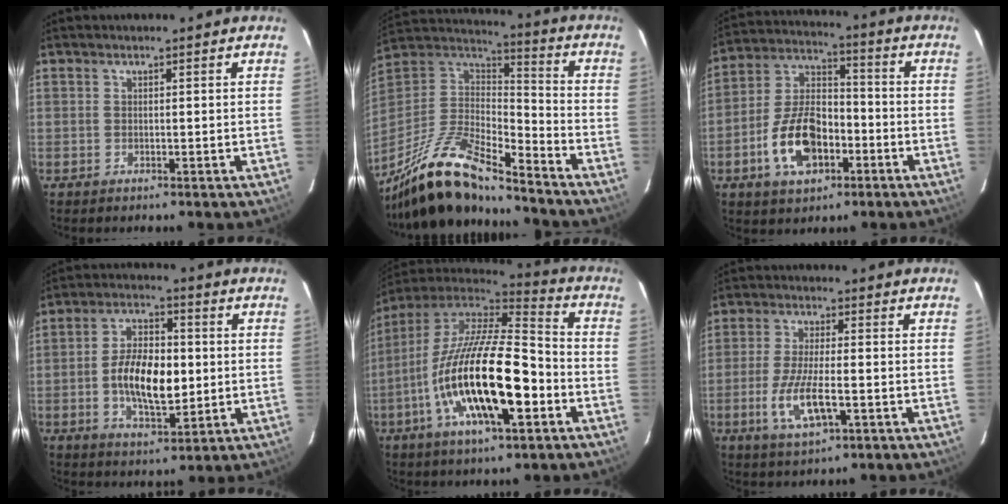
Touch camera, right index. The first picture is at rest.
{"total": 21.3, "force": [-17.0, 5.4, 11.7], "torque": [-0.242, -0.024, -0.308]}
{"total": 13.7, "force": [-5.5, 7.8, 9.9], "torque": [-0.201, 0.018, -0.090]}
{"total": 11.9, "force": [-1.1, 5.8, 10.3], "torque": [-0.196, 0.007, -0.016]}
{"total": 23.3, "force": [-7.3, 7.2, 21.0], "torque": [-0.386, -0.028, -0.134]}
{"total": 9.5, "force": [-3.1, 2.8, 8.6], "torque": [-0.177, -0.013, -0.057]}